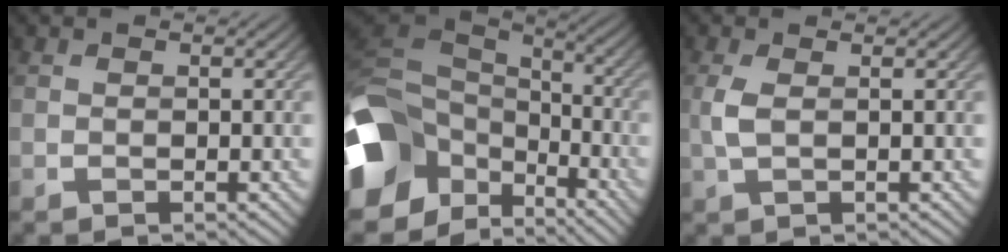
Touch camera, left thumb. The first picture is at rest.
{"total": 16.1, "force": [-6.7, 11.3, 9.3], "torque": [-0.271, -0.035, -0.110]}
{"total": 2.3, "force": [0.5, 0.7, 2.1], "torque": [-0.059, 0.004, 0.007]}